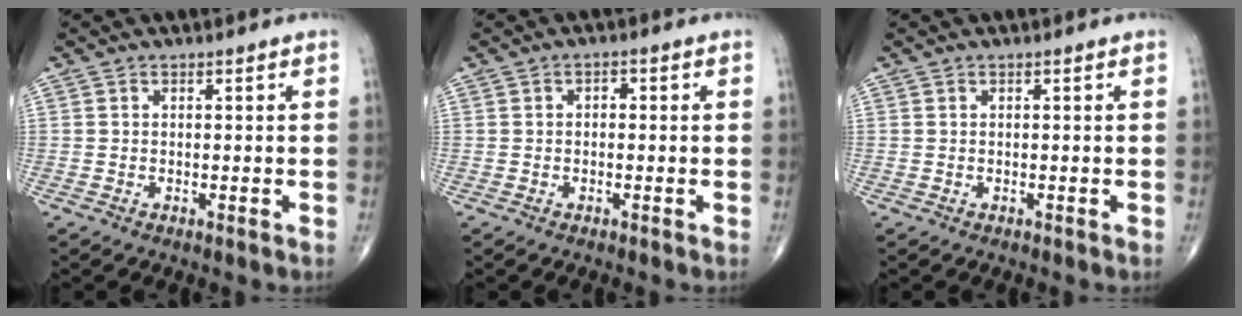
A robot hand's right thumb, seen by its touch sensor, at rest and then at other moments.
{"total": 1.3, "force": [0.1, 0.9, 1.0], "torque": [-0.006, 0.006, -0.003]}
{"total": 0.0}